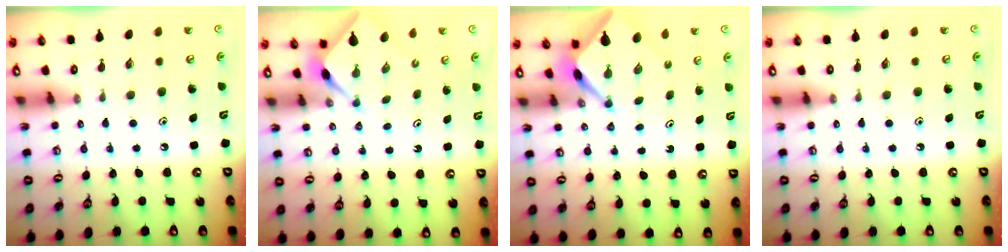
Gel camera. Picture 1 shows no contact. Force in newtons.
{"total": 2.4, "press": 2.4, "slide": 0.1}
{"total": 3.5, "press": 3.5, "slide": 0.2}
{"total": 0.0}